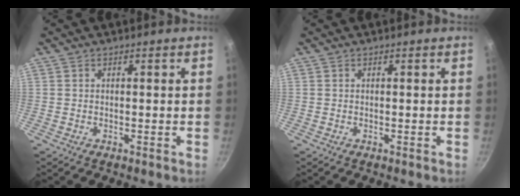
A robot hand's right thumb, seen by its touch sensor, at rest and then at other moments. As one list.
[{"total": 0.0}]